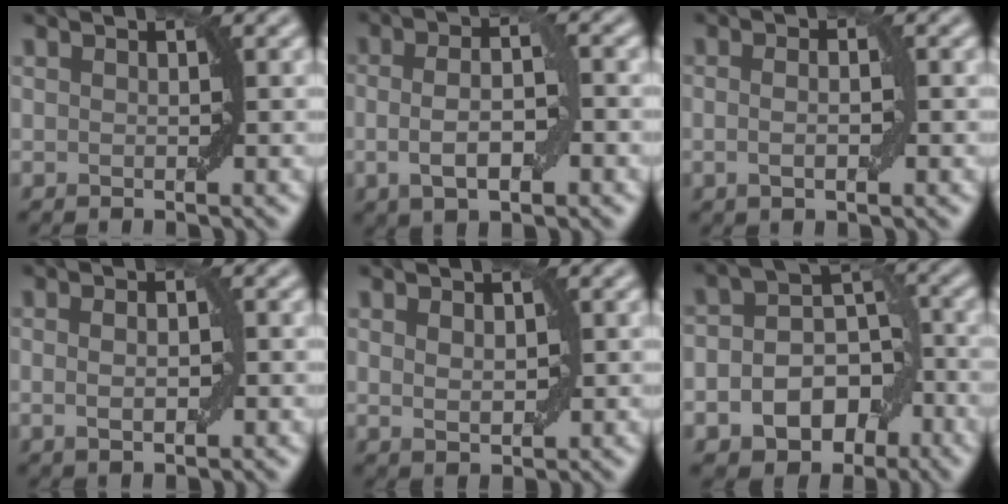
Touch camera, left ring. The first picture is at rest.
{"total": 5.0, "force": [-0.6, 1.7, 4.7], "torque": [-0.085, 0.002, -0.013]}
{"total": 2.4, "force": [-0.1, 0.9, 2.3], "torque": [-0.030, -0.005, -0.008]}
{"total": 2.6, "force": [0.1, 1.1, 2.3], "torque": [-0.029, 0.002, -0.002]}
{"total": 1.8, "force": [0.5, 1.0, 1.3], "torque": [-0.023, -0.002, 0.014]}
{"total": 8.3, "force": [-3.3, 5.9, 4.9], "torque": [-0.060, -0.009, -0.047]}